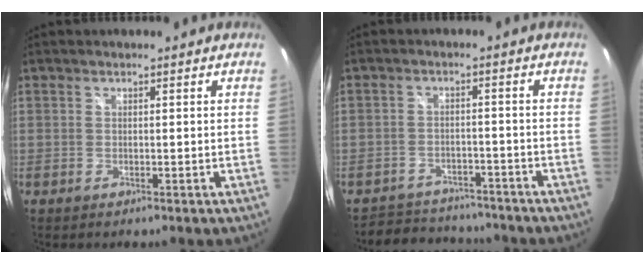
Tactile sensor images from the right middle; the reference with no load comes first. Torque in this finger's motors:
{"motor_torque": [-0.94, -0.63, -0.60, -0.21]}